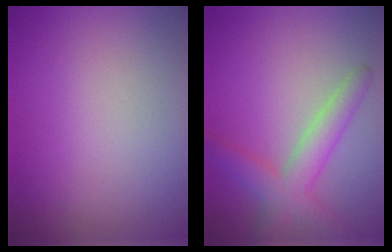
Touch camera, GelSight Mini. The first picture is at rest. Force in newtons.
{"total": 3.9, "press": 3.9, "slide": 0.2}